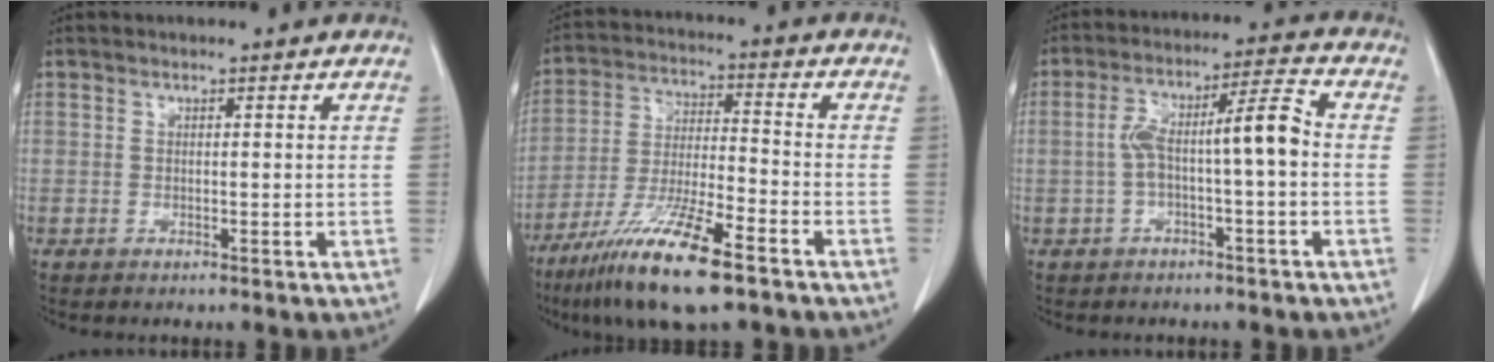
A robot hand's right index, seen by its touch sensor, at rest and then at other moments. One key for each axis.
{"total": 14.3, "fx": -9.0, "fy": 1.6, "fz": 10.9, "tx": -0.216, "ty": -0.034, "tz": -0.164}
{"total": 8.5, "fx": -0.8, "fy": 1.2, "fz": 8.4, "tx": -0.154, "ty": 0.036, "tz": -0.014}